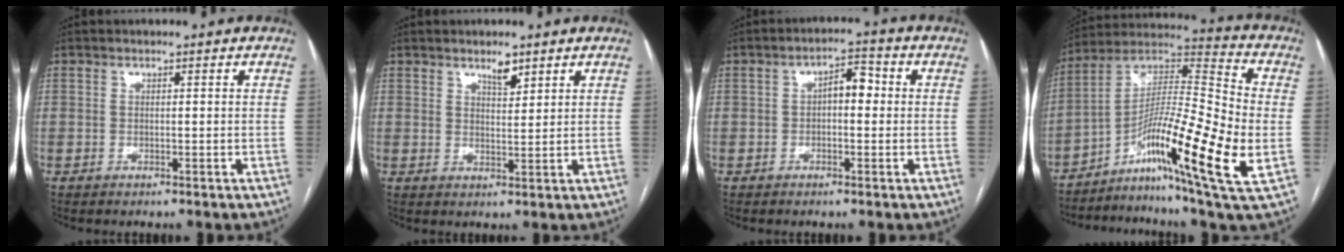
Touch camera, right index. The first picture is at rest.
{"total": 2.8, "force": [2.1, 0.7, 1.6], "torque": [-0.031, -0.004, 0.039]}
{"total": 4.1, "force": [0.1, 1.8, 3.6], "torque": [-0.055, 0.021, -0.001]}
{"total": 22.3, "force": [-6.0, 1.8, 21.4], "torque": [-0.364, -0.004, -0.105]}